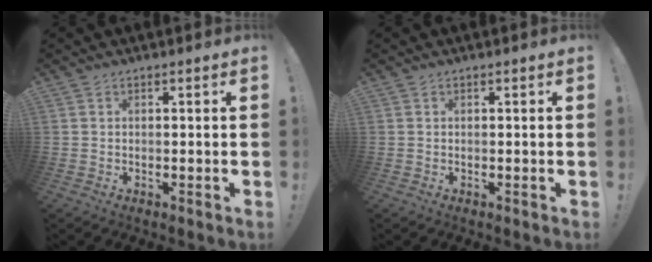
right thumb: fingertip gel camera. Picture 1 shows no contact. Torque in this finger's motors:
{"motor_torque": [0.18, 0.40, 0.13, -0.06, -0.02]}